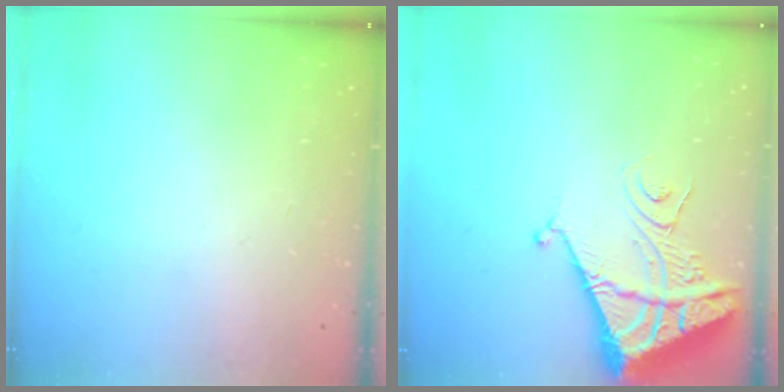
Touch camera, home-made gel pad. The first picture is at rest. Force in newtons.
{"total": 10.0, "press": 9.9, "slide": 1.3}